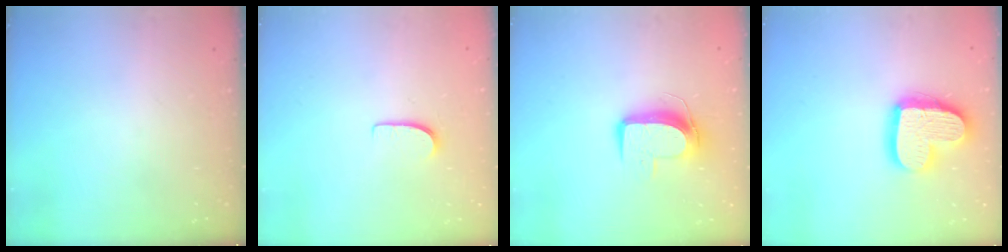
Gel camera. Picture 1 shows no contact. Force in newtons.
{"total": 5.1, "press": 5.1, "slide": 0.5}
{"total": 9.7, "press": 9.7, "slide": 0.4}
{"total": 17.3, "press": 17.3, "slide": 1.5}